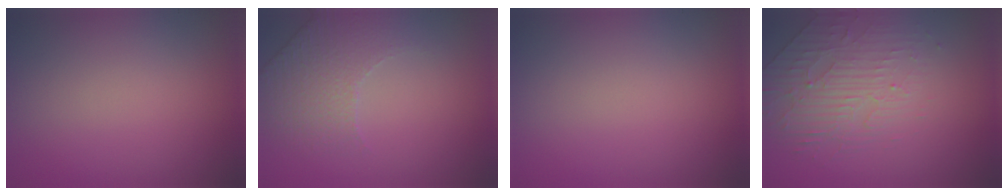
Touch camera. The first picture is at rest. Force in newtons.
{"total": 2.2, "press": 2.0, "slide": 1.0}
{"total": 0.0}
{"total": 2.5, "press": 1.8, "slide": 1.6}